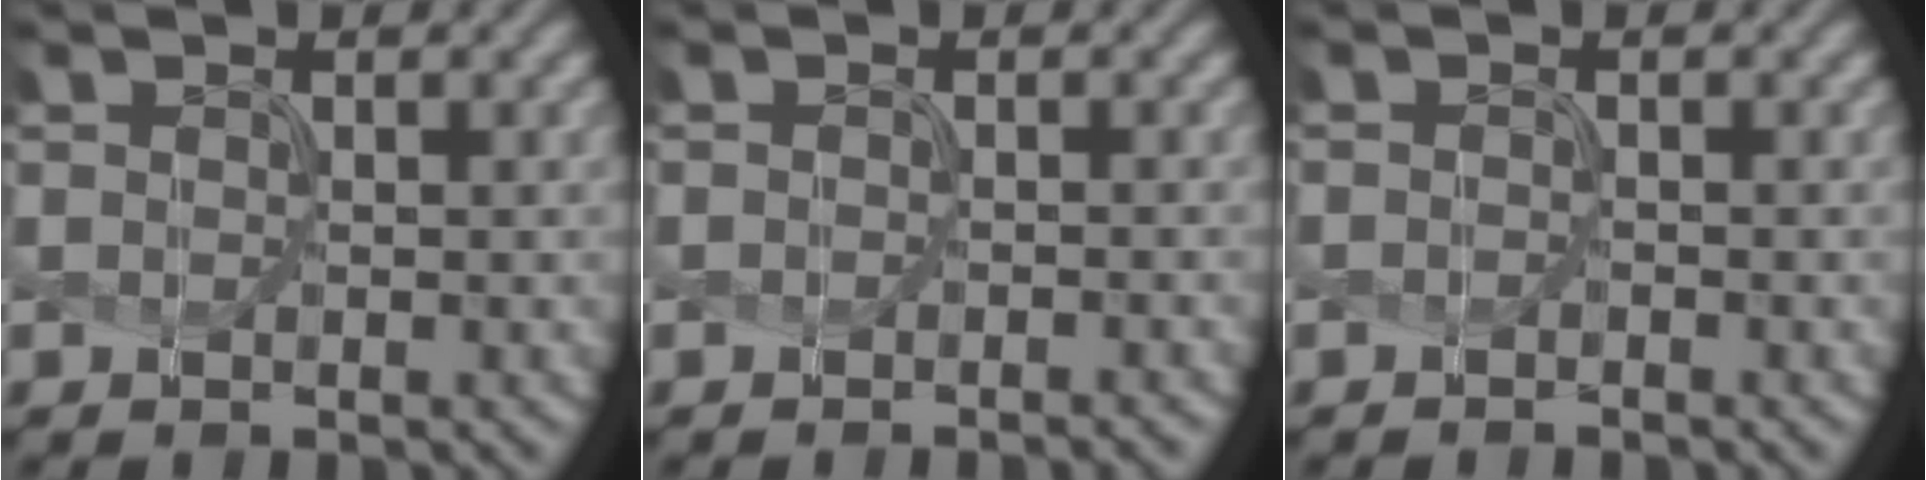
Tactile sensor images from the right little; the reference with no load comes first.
{"total": 1.2, "force": [-0.7, 0.5, 0.9], "torque": [0.001, -0.002, -0.012]}
{"total": 0.6, "force": [-0.4, 0.2, 0.3], "torque": [-0.002, -0.003, -0.009]}